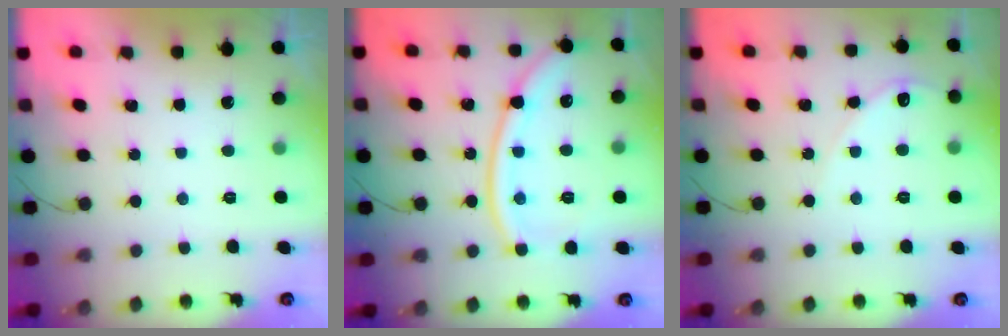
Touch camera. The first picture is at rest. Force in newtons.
{"total": 15.0, "press": 15.0, "slide": 1.3}
{"total": 5.6, "press": 5.6, "slide": 0.8}